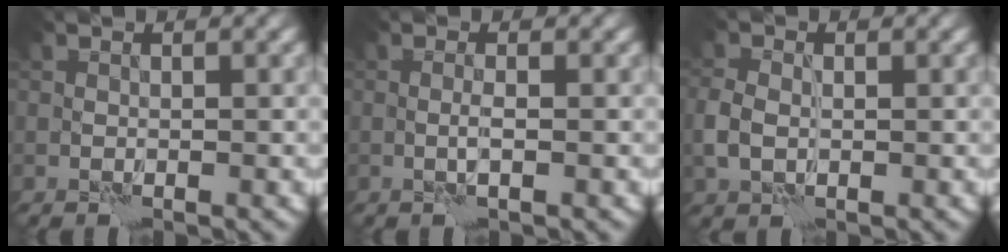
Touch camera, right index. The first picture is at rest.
{"total": 0.9, "force": [0.1, -0.2, 0.8], "torque": [-0.017, -0.001, 0.000]}
{"total": 2.5, "force": [0.0, 1.8, 1.7], "torque": [-0.043, -0.001, -0.004]}